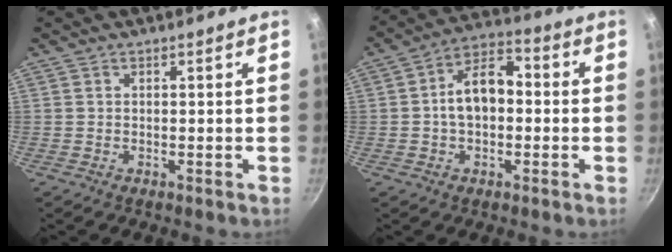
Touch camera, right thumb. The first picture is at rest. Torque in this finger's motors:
{"motor_torque": [-0.72, 0.84, 0.87, -0.07, 0.05]}